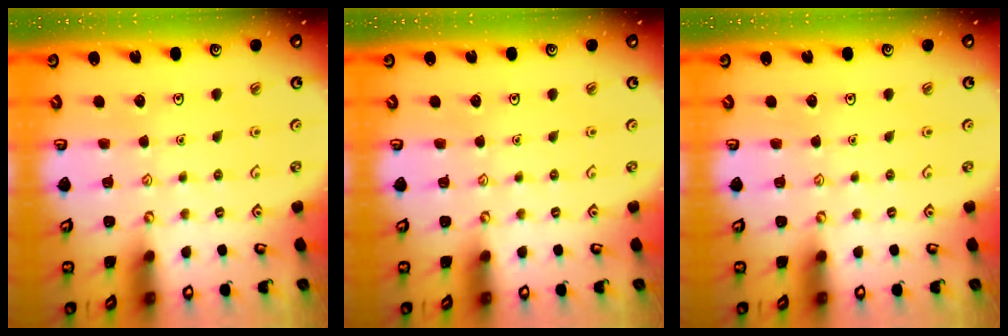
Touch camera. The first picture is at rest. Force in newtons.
{"total": 0.0}
{"total": 0.0}